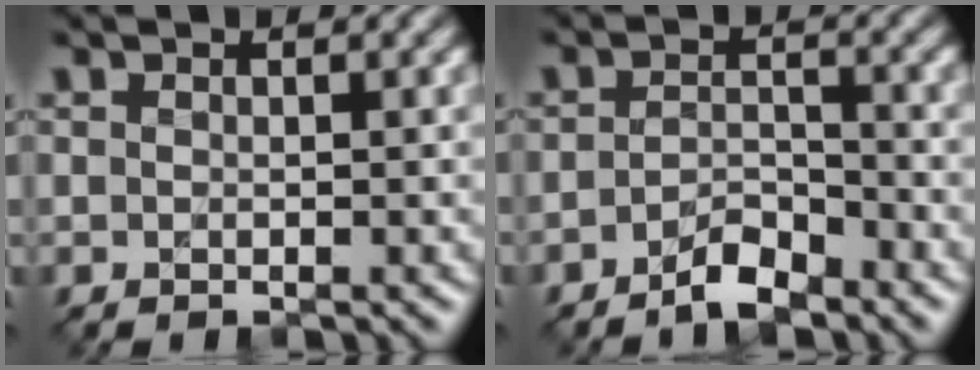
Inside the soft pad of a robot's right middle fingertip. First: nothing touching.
{"total": 2.7, "force": [-2.1, 0.8, 1.5], "torque": [-0.026, 0.008, -0.042]}